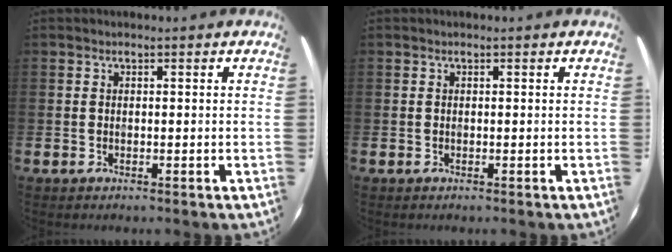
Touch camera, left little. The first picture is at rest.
{"total": 0.0}